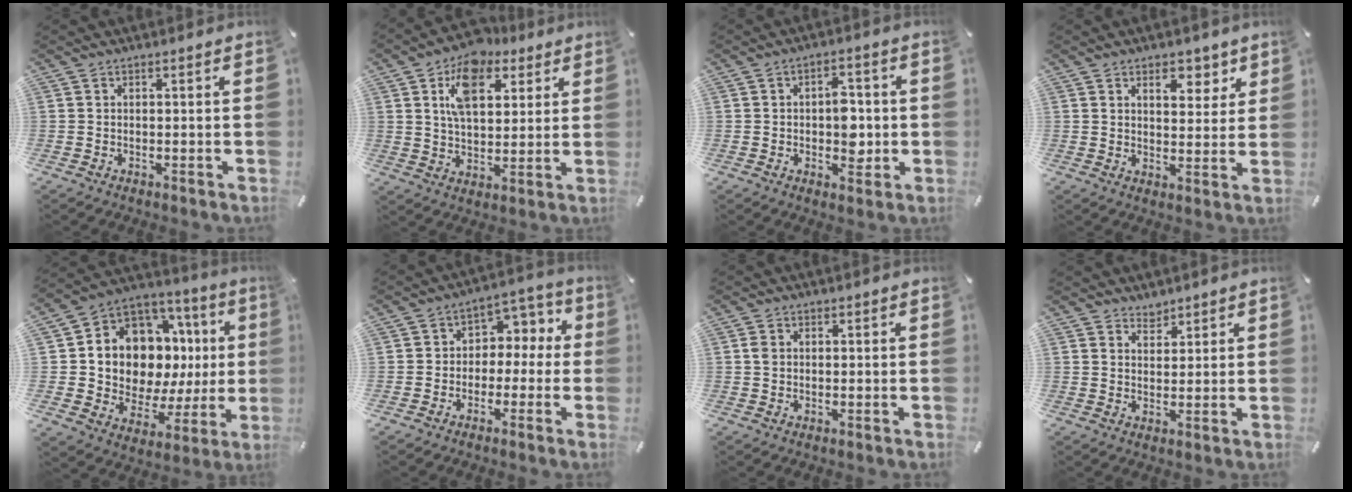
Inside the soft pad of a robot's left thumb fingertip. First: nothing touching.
{"total": 12.3, "force": [5.8, 7.7, 7.6], "torque": [-0.128, -0.009, 0.104]}
{"total": 6.9, "force": [-0.5, 4.4, 5.3], "torque": [-0.055, -0.003, -0.015]}
{"total": 6.6, "force": [3.9, 4.3, 3.2], "torque": [-0.016, -0.020, 0.057]}
{"total": 12.1, "force": [3.8, 9.6, 6.5], "torque": [-0.108, -0.062, 0.073]}
{"total": 6.5, "force": [-0.9, 6.1, 2.2], "torque": [-0.027, 0.011, -0.022]}
{"total": 1.5, "force": [0.3, 1.2, 0.8], "torque": [-0.018, 0.006, 0.003]}
{"total": 2.9, "force": [2.5, 1.6, -0.1], "torque": [0.014, -0.017, 0.045]}